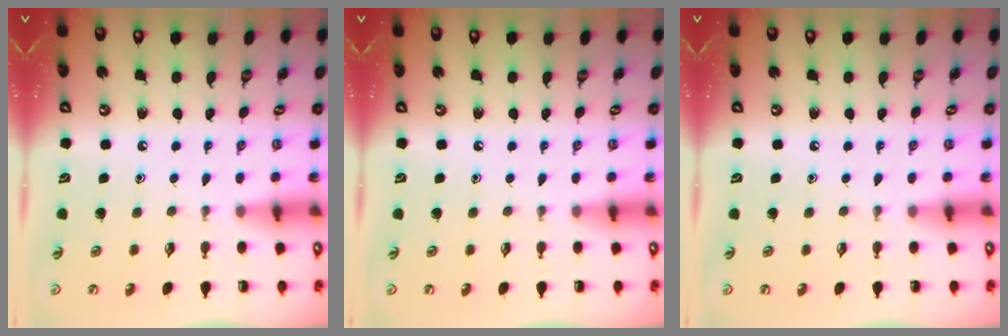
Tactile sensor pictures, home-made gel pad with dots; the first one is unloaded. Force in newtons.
{"total": 0.0}
{"total": 0.0}